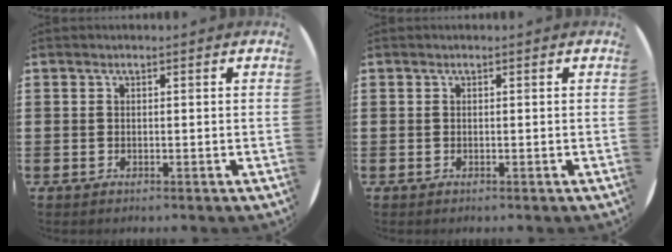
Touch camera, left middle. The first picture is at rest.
{"total": 0.0}